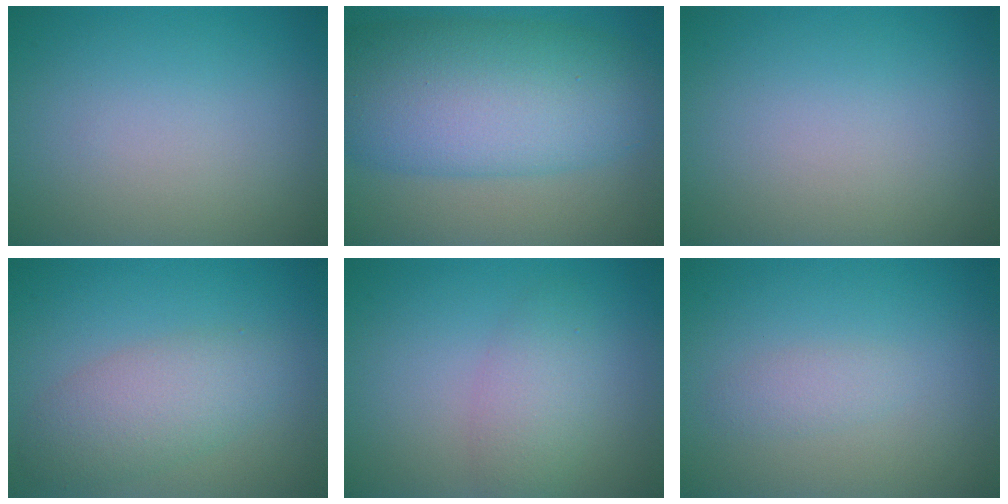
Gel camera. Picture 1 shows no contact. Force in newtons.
{"total": 11.5, "press": 11.5, "slide": 0.2}
{"total": 0.0}
{"total": 4.3, "press": 4.3, "slide": 0.1}
{"total": 2.8, "press": 2.8, "slide": 0.1}
{"total": 1.2, "press": 1.2, "slide": 0.0}